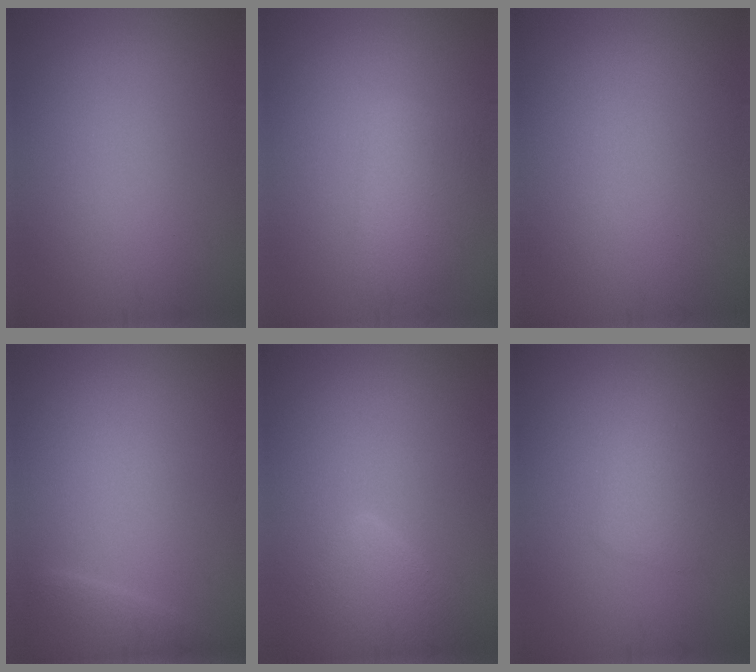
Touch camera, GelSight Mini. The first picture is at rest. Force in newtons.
{"total": 3.3, "press": 3.3, "slide": 0.1}
{"total": 0.0}
{"total": 2.4, "press": 2.4, "slide": 0.0}
{"total": 3.7, "press": 3.7, "slide": 0.3}
{"total": 1.9, "press": 1.9, "slide": 0.0}